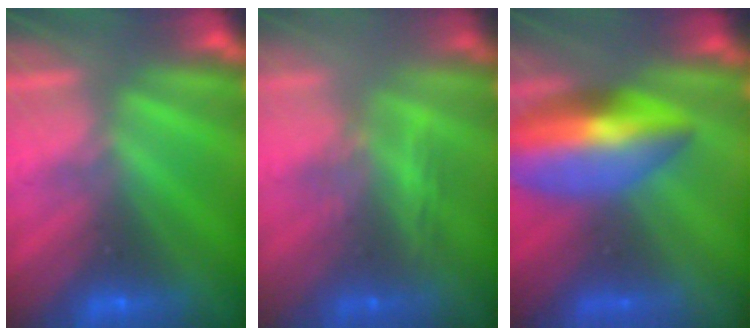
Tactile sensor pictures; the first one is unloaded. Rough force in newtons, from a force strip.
{"total": 3.9}
{"total": 5.8}